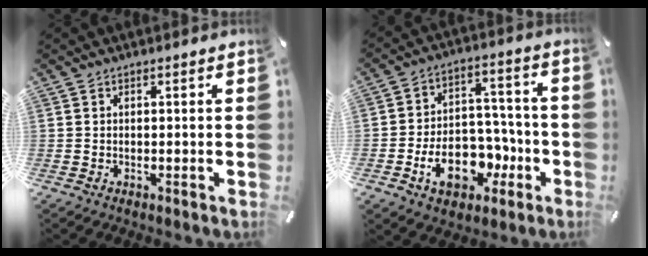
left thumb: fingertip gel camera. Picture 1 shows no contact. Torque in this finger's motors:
{"motor_torque": [1.14, 3.02, 0.51, -0.03, 0.12]}